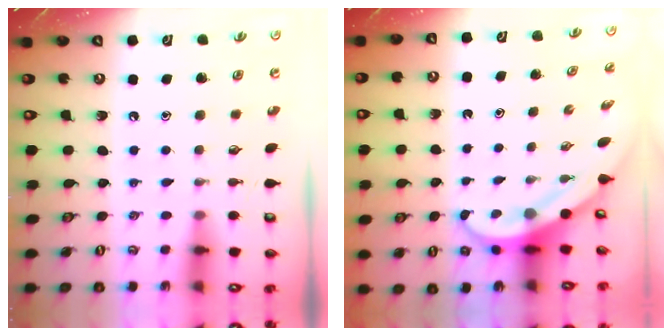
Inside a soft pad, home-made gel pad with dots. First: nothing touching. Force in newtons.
{"total": 3.9, "press": 3.8, "slide": 0.3}